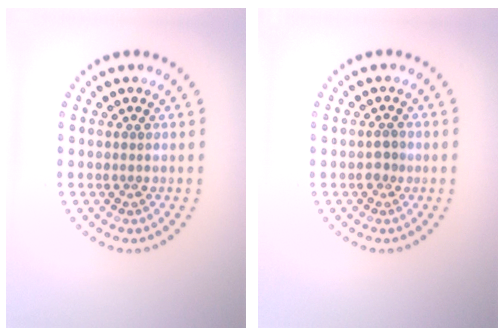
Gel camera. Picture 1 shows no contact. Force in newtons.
{"total": 1.2, "press": 1.1, "slide": 0.3}